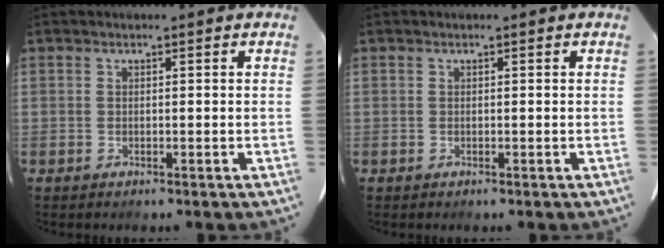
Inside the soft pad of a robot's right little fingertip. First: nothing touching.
{"total": 0.0}